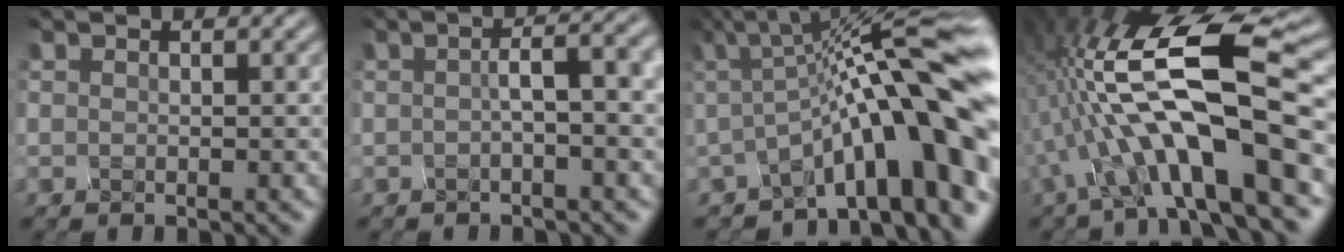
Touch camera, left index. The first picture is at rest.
{"total": 4.9, "force": [0.3, 1.3, 4.7], "torque": [-0.058, 0.018, -0.004]}
{"total": 12.9, "force": [-1.7, 3.0, 12.5], "torque": [-0.160, 0.026, -0.033]}
{"total": 14.0, "force": [-3.5, 3.9, 13.0], "torque": [-0.219, 0.028, -0.070]}